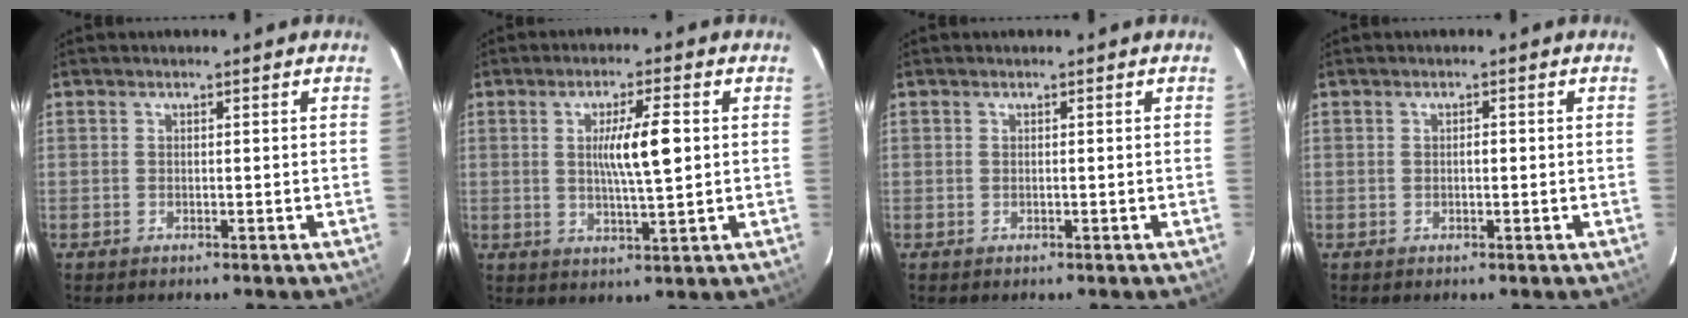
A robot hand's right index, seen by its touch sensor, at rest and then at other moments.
{"total": 7.1, "force": [1.0, 0.5, 7.0], "torque": [-0.121, 0.001, 0.018]}
{"total": 0.0}
{"total": 0.7, "force": [-0.1, 0.3, 0.6], "torque": [-0.011, 0.002, -0.002]}